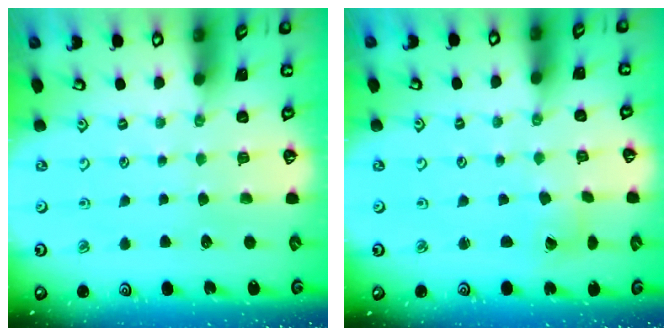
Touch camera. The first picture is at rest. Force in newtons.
{"total": 2.8, "press": 2.8, "slide": 0.1}